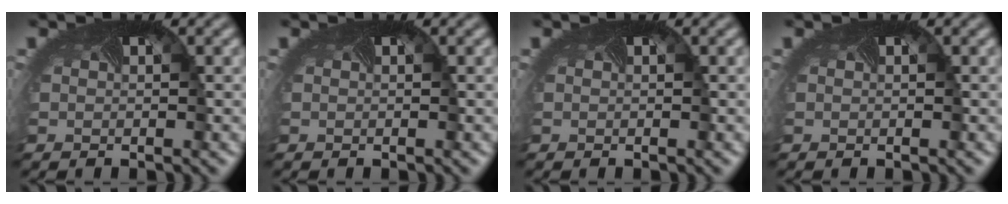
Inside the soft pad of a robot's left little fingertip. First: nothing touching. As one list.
[{"total": 0.0}, {"total": 0.0}, {"total": 0.0}]